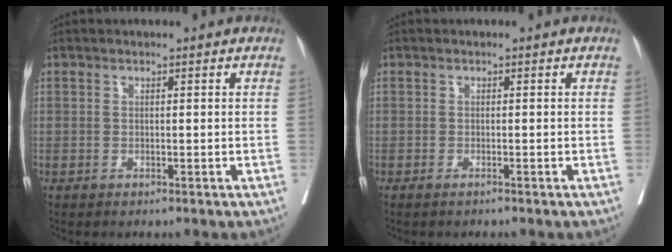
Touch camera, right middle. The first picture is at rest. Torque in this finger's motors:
{"motor_torque": [0.28, -0.28, 0.05, 0.01]}